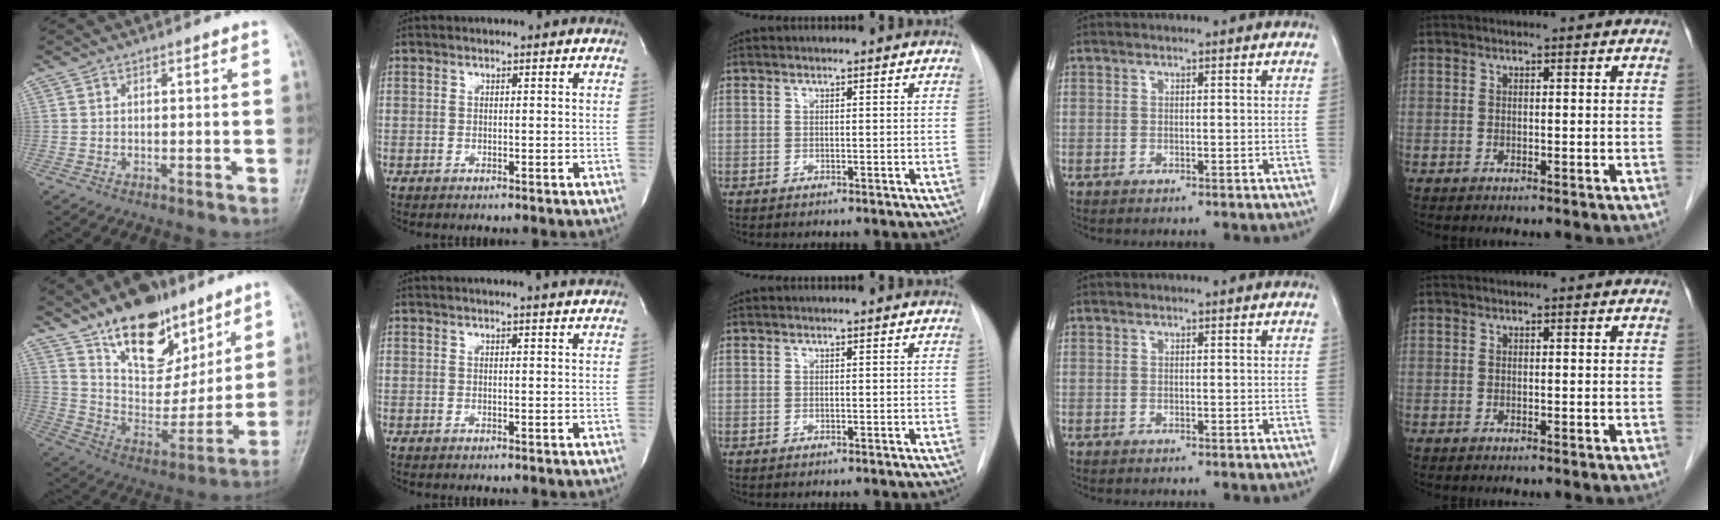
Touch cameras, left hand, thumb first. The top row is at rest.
{"thumb": {"total": 21.7, "force": [13.5, 12.0, 12.0], "torque": [-0.134, -0.061, 0.233]}, "index": {"total": 4.5, "force": [4.2, -0.7, 1.6], "torque": [-0.023, 0.005, 0.039]}}